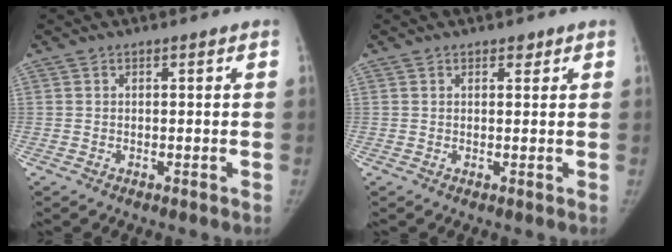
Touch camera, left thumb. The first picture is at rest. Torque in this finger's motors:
{"motor_torque": [2.30, 1.86, 0.39, 0.13, 0.02]}